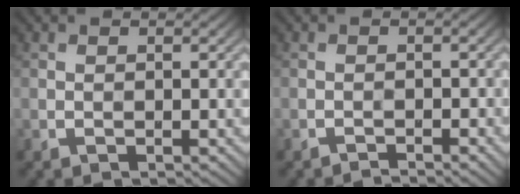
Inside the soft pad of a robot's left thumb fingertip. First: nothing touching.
{"total": 1.2, "force": [-1.1, 0.1, 0.4], "torque": [-0.004, 0.003, -0.022]}